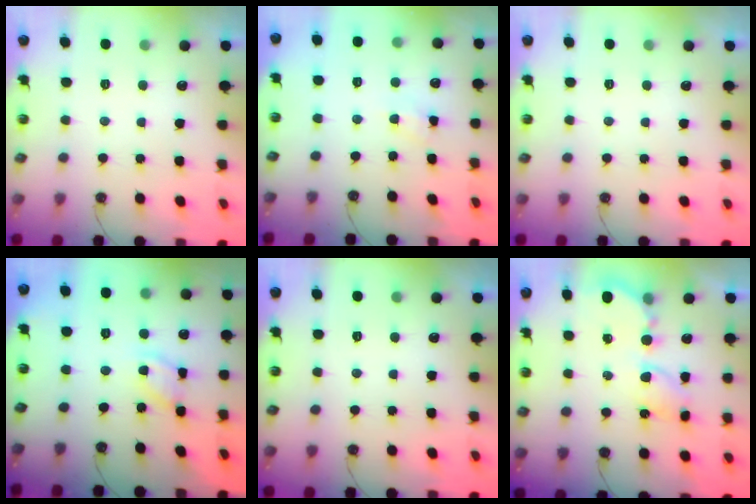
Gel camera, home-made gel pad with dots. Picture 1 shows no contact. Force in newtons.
{"total": 3.7, "press": 3.7, "slide": 0.6}
{"total": 0.0}
{"total": 8.5, "press": 8.5, "slide": 0.4}
{"total": 0.0}
{"total": 7.0, "press": 7.0, "slide": 0.6}